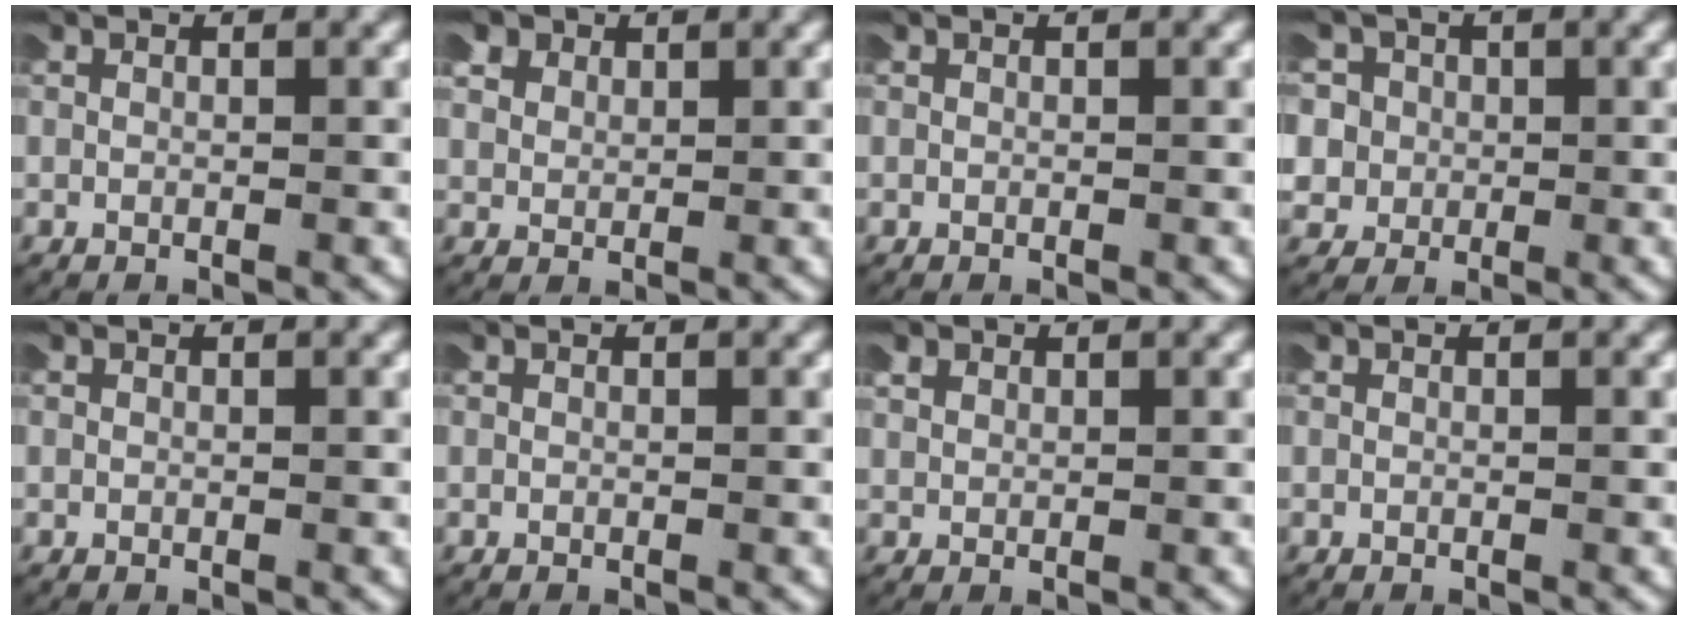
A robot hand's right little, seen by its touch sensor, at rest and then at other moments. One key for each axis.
{"total": 3.0, "fx": 1.7, "fy": 2.1, "fz": 1.2, "tx": -0.039, "ty": -0.003, "tz": 0.031}
{"total": 0.0}
{"total": 7.6, "fx": -0.5, "fy": 7.2, "fz": 2.3, "tx": -0.093, "ty": -0.027, "tz": -0.011}
{"total": 0.0}
{"total": 0.0}
{"total": 1.1, "fx": 0.8, "fy": 0.7, "fz": 0.3, "tx": -0.016, "ty": -0.002, "tz": 0.019}
{"total": 0.0}